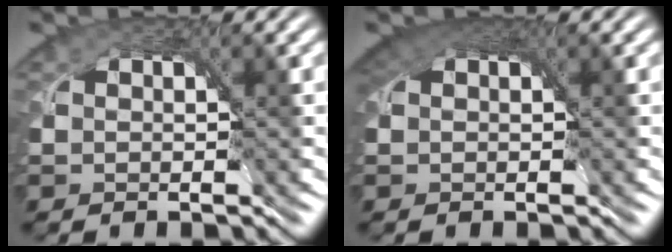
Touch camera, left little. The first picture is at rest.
{"total": 4.0, "force": [2.0, 2.4, 2.5], "torque": [-0.049, 0.009, 0.023]}